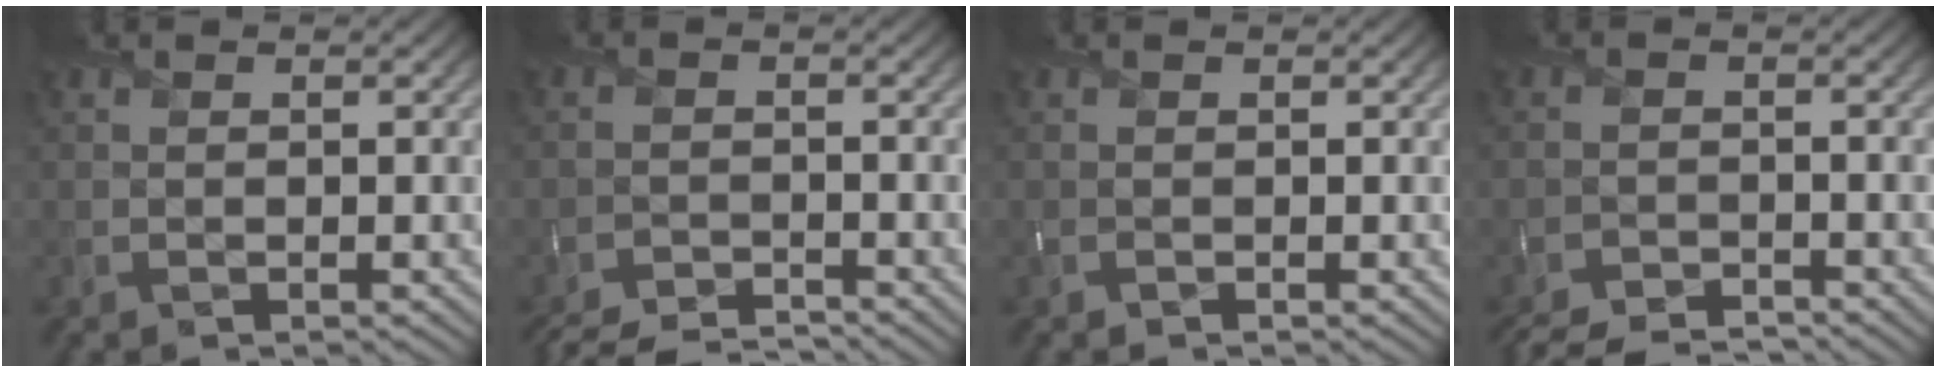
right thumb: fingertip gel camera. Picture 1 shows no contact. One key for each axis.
{"total": 6.2, "fx": -5.9, "fy": 0.8, "fz": 1.8, "tx": -0.039, "ty": -0.011, "tz": -0.102}
{"total": 0.0}
{"total": 5.6, "fx": -5.3, "fy": 0.8, "fz": 1.7, "tx": -0.040, "ty": -0.015, "tz": -0.095}